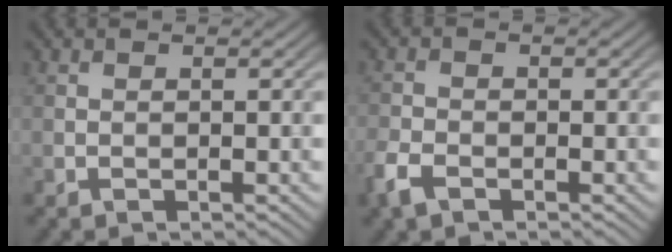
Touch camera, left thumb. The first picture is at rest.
{"total": 3.7, "force": [-2.2, 2.1, 2.1], "torque": [-0.052, -0.008, -0.055]}